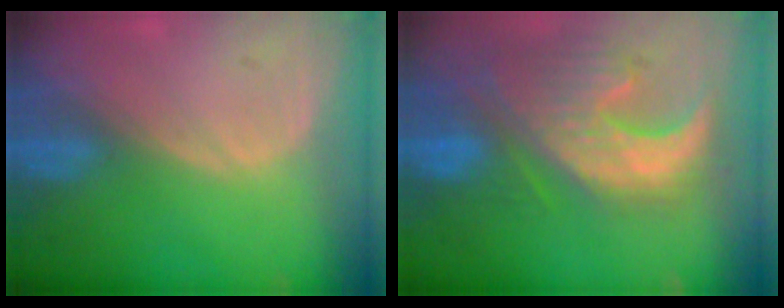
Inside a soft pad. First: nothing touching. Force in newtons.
{"total": 12.9, "press": 11.2, "slide": 6.4}